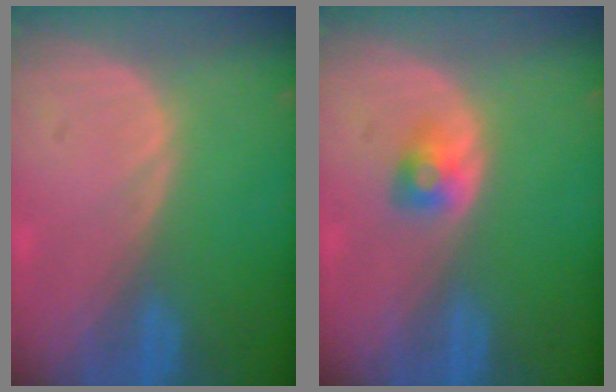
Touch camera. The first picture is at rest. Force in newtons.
{"total": 2.4, "press": 2.2, "slide": 0.7}